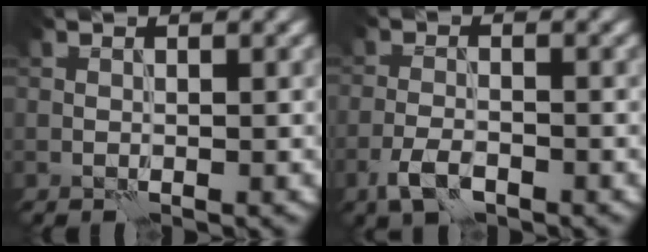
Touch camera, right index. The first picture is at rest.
{"total": 2.8, "force": [-1.8, 1.3, 1.8], "torque": [-0.040, 0.000, -0.041]}